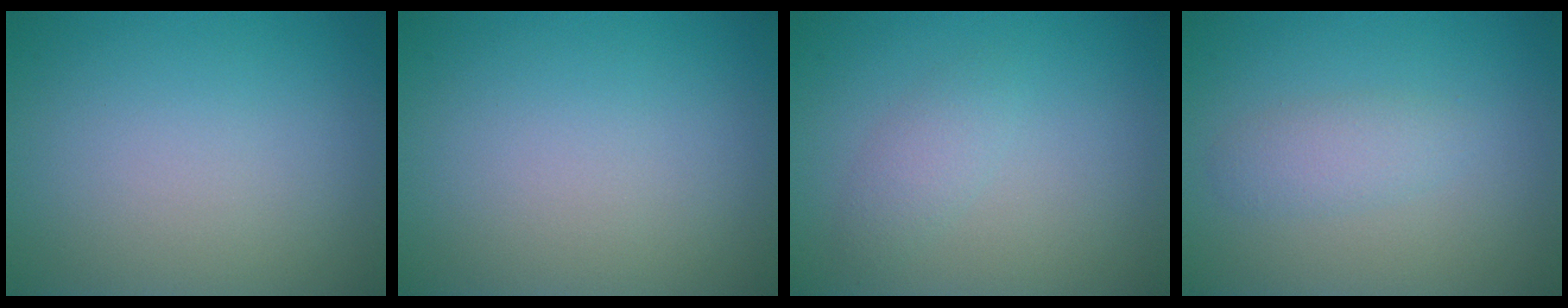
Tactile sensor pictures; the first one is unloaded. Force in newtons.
{"total": 0.0}
{"total": 1.6, "press": 1.6, "slide": 0.1}
{"total": 1.8, "press": 1.8, "slide": 0.0}